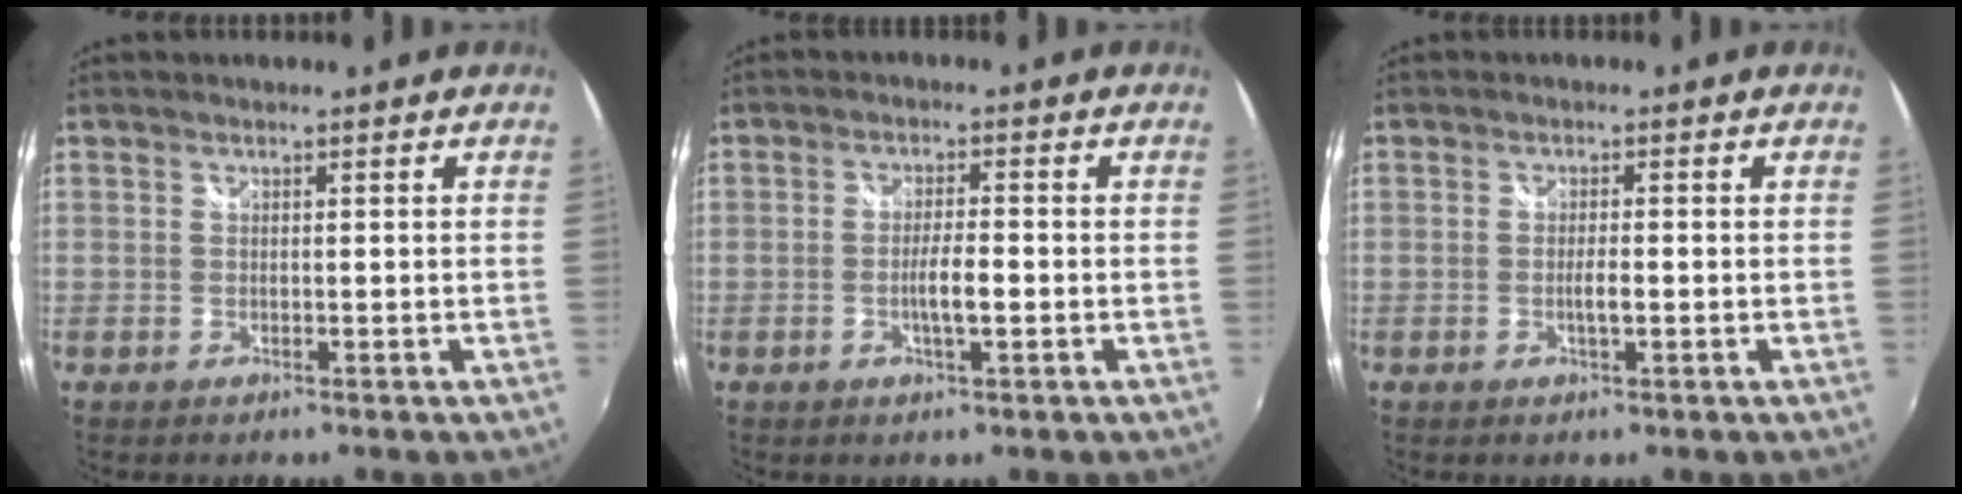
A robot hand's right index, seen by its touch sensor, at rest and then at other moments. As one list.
[{"total": 3.8, "force": [-1.1, 0.5, 3.6], "torque": [-0.067, 0.001, -0.018]}, {"total": 1.9, "force": [-0.5, 0.3, 1.8], "torque": [-0.034, 0.001, -0.009]}]